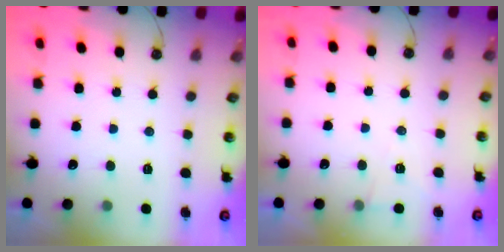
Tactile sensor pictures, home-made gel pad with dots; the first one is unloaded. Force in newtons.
{"total": 5.1, "press": 2.5, "slide": 4.4}